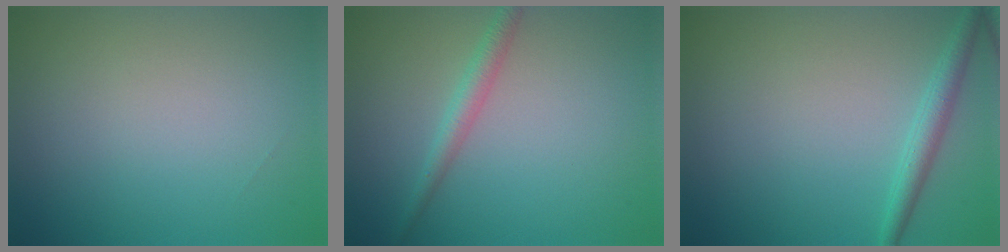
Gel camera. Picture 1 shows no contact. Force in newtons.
{"total": 2.0, "press": 2.0, "slide": 0.0}
{"total": 2.0, "press": 2.0, "slide": 0.1}